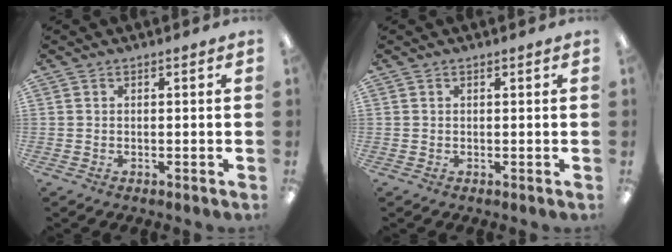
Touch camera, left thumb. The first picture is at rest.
{"total": 0.0}